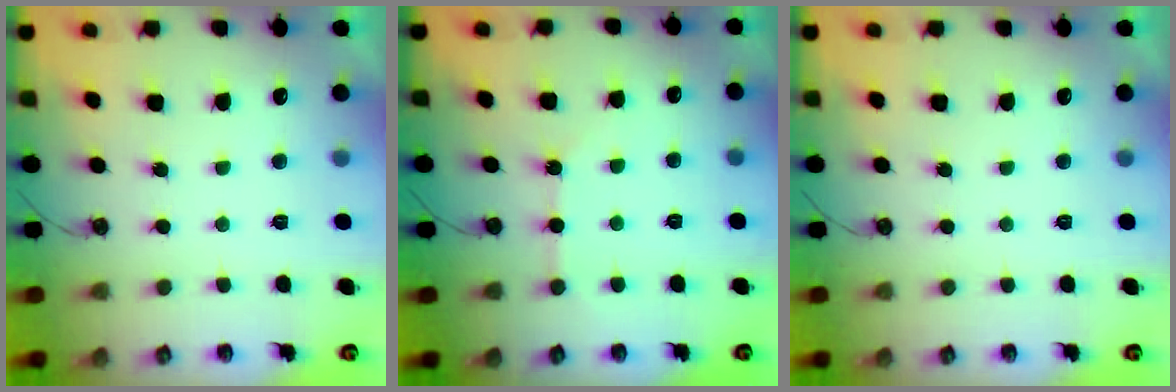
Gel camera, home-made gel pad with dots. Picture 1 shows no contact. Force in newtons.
{"total": 3.6, "press": 3.5, "slide": 0.6}
{"total": 0.0}